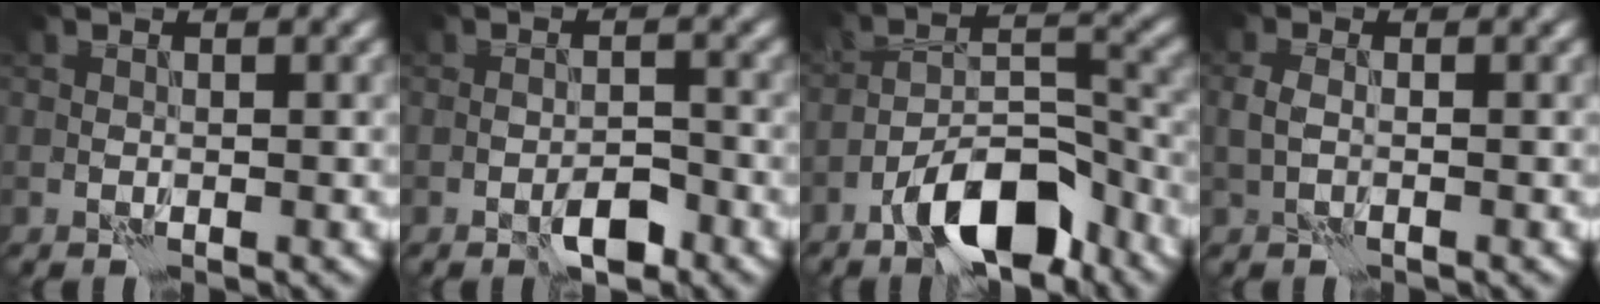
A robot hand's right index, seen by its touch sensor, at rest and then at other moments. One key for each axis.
{"total": 2.5, "fx": -1.7, "fy": 0.8, "fz": 1.7, "tx": -0.022, "ty": 0.007, "tz": -0.026}
{"total": 8.2, "fx": -5.4, "fy": 2.8, "fz": 5.4, "tx": -0.080, "ty": 0.009, "tz": -0.096}
{"total": 0.5, "fx": 0.3, "fy": 0.1, "fz": 0.4, "tx": -0.016, "ty": 0.001, "tz": 0.005}